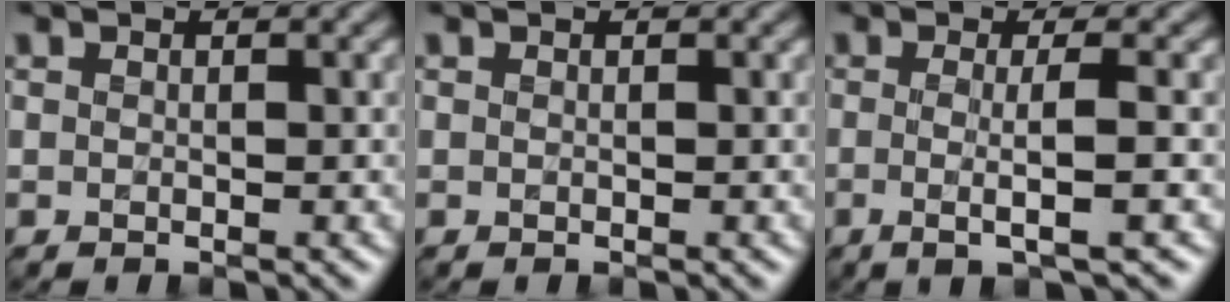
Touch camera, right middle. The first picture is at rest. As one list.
[{"total": 0.0}, {"total": 3.4, "force": [-0.4, 0.7, 3.3], "torque": [-0.051, -0.010, -0.011]}]